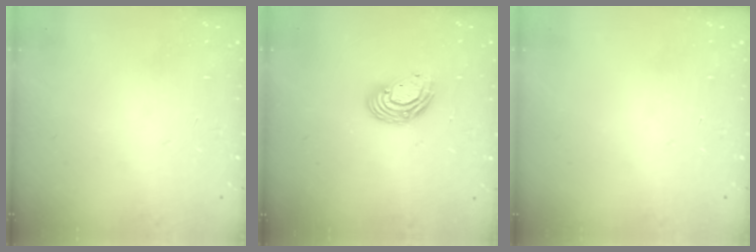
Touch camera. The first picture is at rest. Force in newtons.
{"total": 8.9, "press": 8.7, "slide": 1.8}
{"total": 0.0}